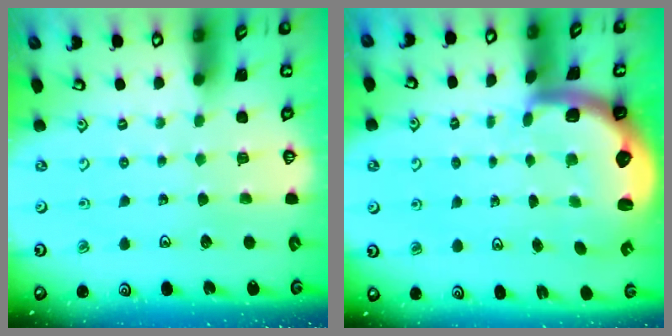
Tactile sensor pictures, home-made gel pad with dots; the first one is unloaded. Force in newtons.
{"total": 2.8, "press": 2.5, "slide": 1.4}